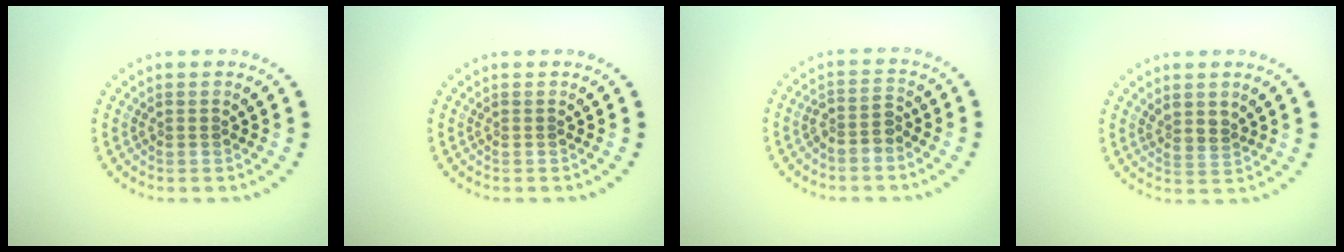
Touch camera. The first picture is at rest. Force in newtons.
{"total": 0.0}
{"total": 2.0, "press": 1.6, "slide": 1.1}
{"total": 1.5, "press": 1.1, "slide": 1.0}